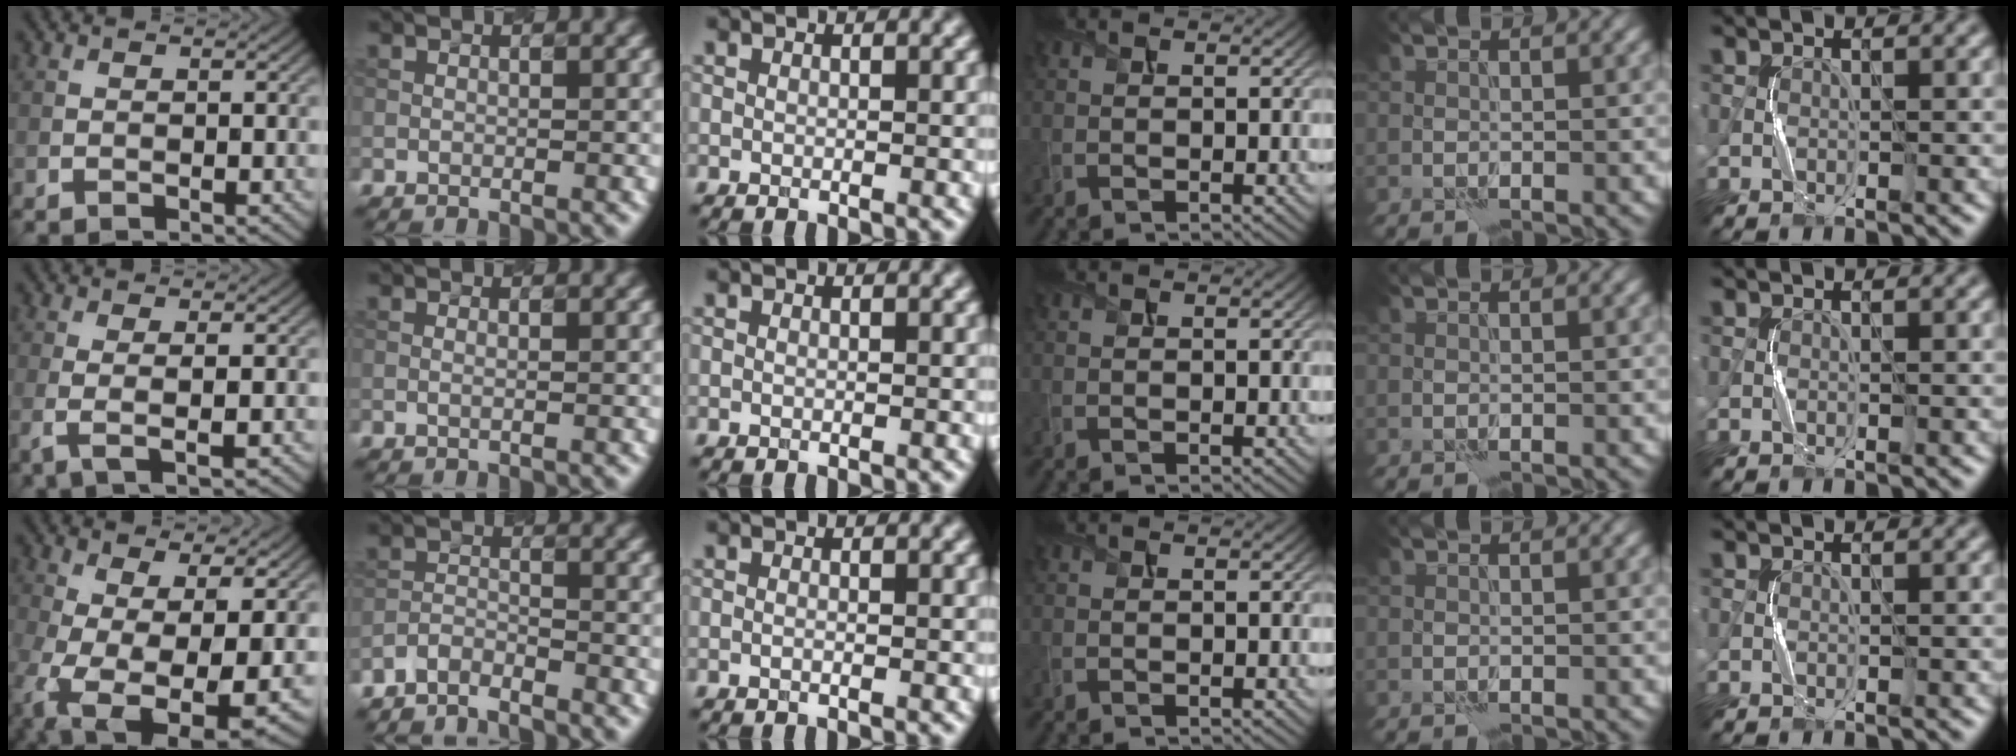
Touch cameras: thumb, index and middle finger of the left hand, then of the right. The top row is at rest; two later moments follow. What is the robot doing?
{"motion": "squeeze", "object": "sponge"}